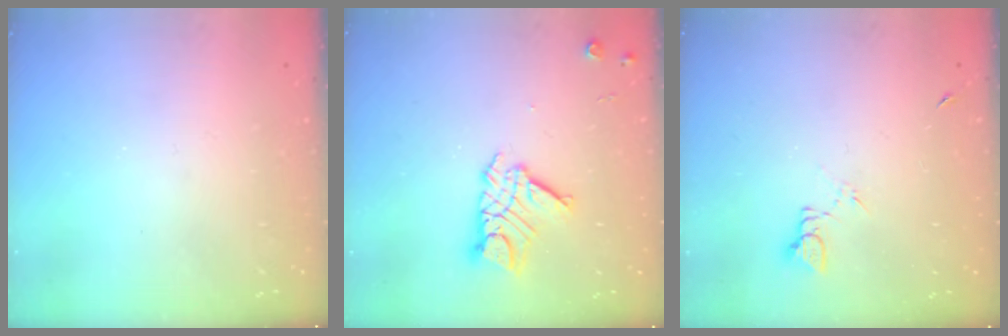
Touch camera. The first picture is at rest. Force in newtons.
{"total": 12.1, "press": 12.1, "slide": 1.1}
{"total": 4.2, "press": 4.2, "slide": 0.4}